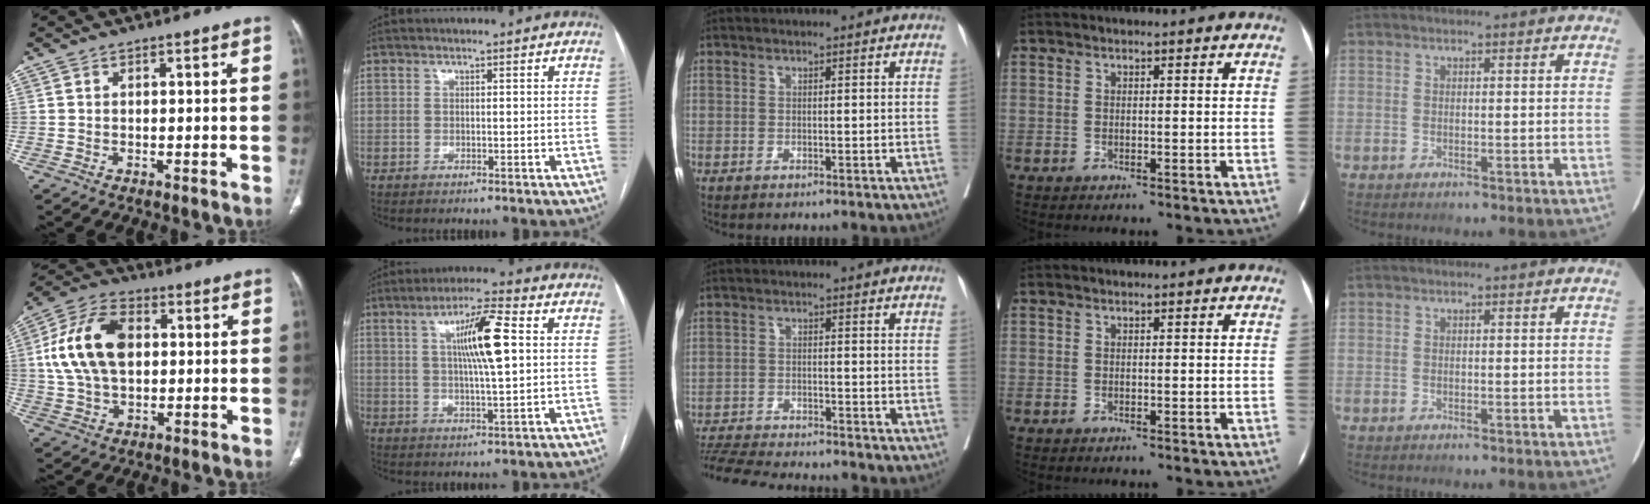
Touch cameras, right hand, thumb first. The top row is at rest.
{"thumb": {"total": 15.4, "force": [2.1, 9.9, 11.7], "torque": [-0.213, 0.017, 0.036]}, "index": {"total": 9.8, "force": [2.1, 0.8, 9.5], "torque": [-0.167, 0.009, 0.035]}, "middle": {"total": 13.4, "force": [-12.6, 1.1, 4.7], "torque": [-0.083, -0.011, -0.191]}}